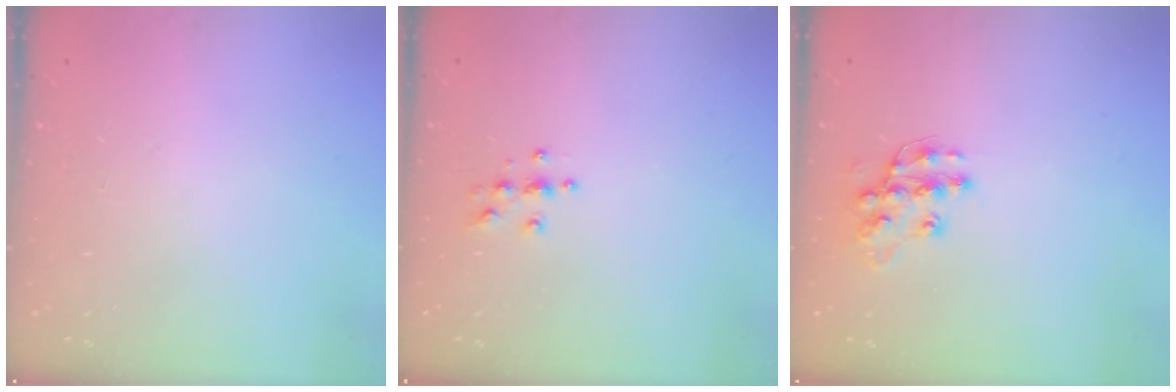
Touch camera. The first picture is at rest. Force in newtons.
{"total": 4.0, "press": 4.0, "slide": 0.4}
{"total": 12.2, "press": 12.2, "slide": 0.9}